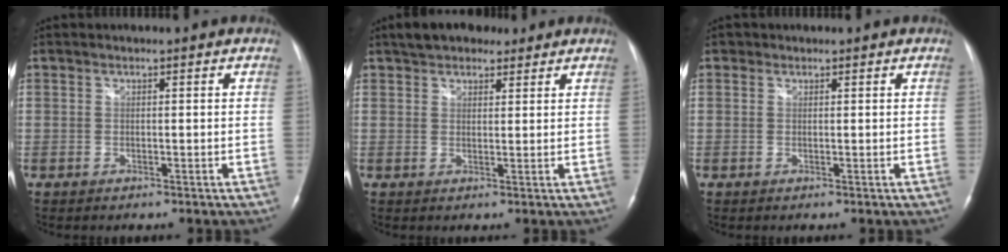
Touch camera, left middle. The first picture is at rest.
{"total": 7.0, "force": [5.4, 3.3, 3.0], "torque": [-0.041, 0.022, 0.088]}
{"total": 0.8, "force": [0.4, 0.7, 0.0], "torque": [0.004, 0.002, 0.003]}